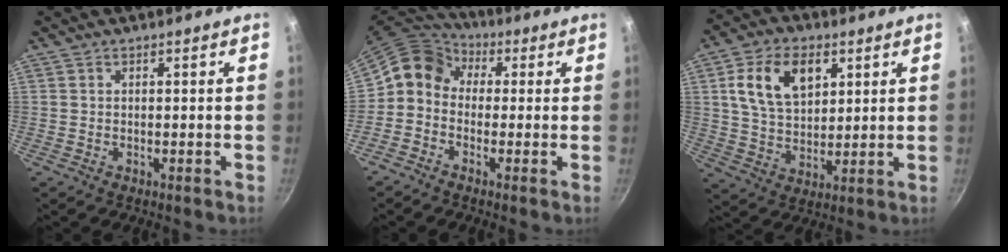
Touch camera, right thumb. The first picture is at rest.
{"total": 9.0, "force": [-0.1, 7.8, 4.6], "torque": [-0.072, 0.034, -0.031]}
{"total": 13.1, "force": [4.6, 8.4, 8.9], "torque": [-0.135, -0.011, 0.081]}